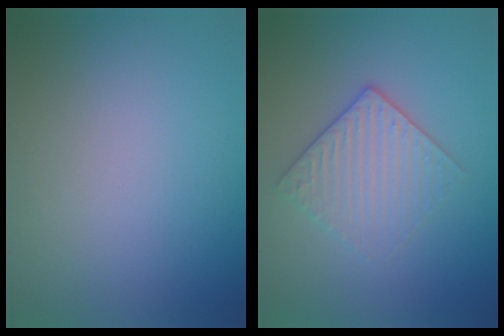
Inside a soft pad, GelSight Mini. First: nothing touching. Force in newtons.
{"total": 3.2, "press": 2.9, "slide": 1.4}